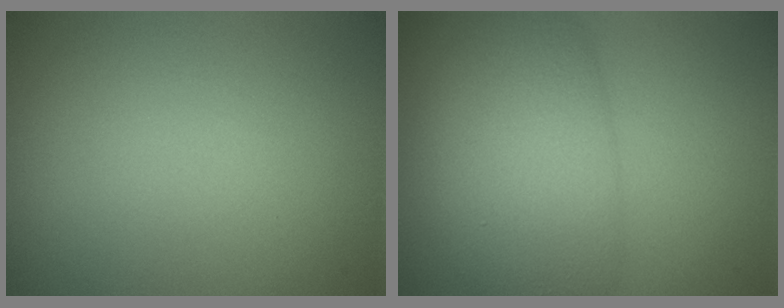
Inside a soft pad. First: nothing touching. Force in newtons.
{"total": 7.9, "press": 7.9, "slide": 0.3}